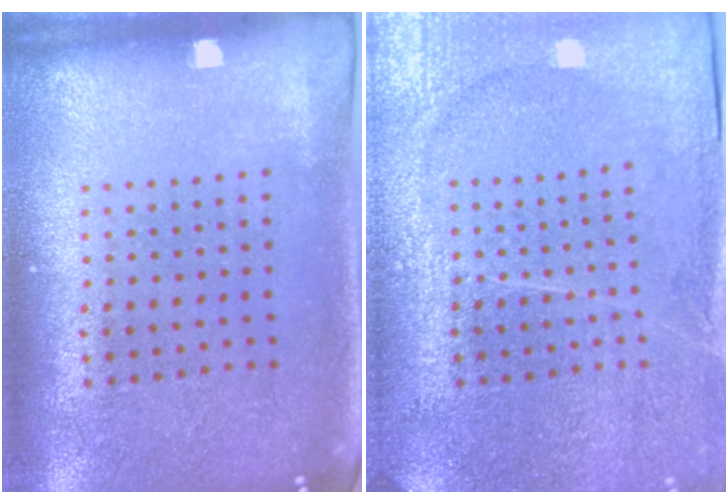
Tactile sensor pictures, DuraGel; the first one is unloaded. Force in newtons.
{"total": 3.8, "press": 3.4, "slide": 1.6}